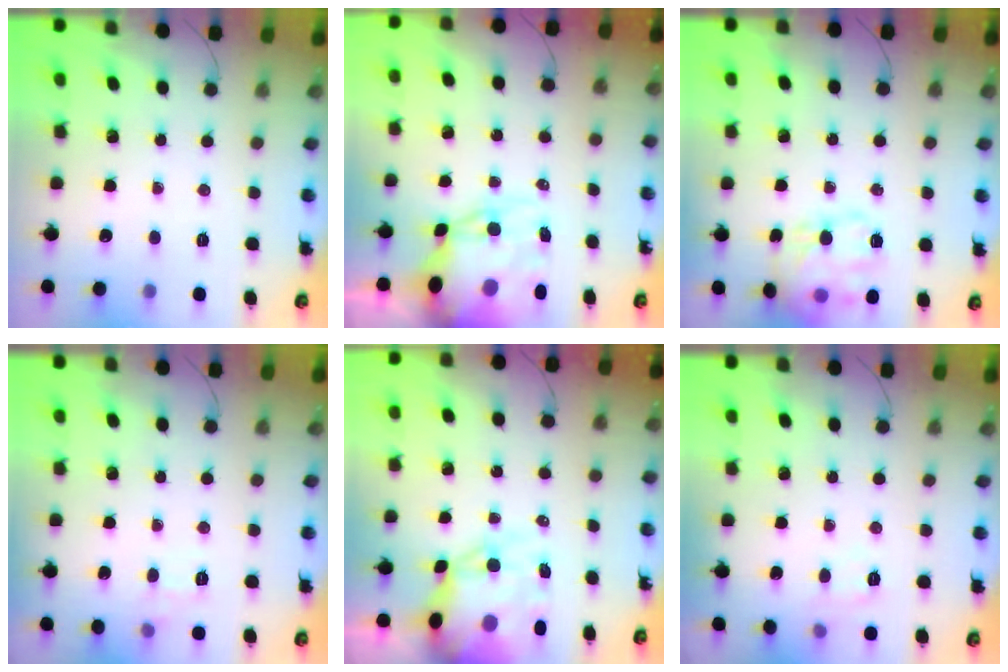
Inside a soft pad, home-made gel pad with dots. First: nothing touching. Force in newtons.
{"total": 15.6, "press": 15.2, "slide": 3.6}
{"total": 16.8, "press": 16.7, "slide": 1.5}
{"total": 6.2, "press": 5.9, "slide": 1.8}
{"total": 13.5, "press": 13.1, "slide": 3.4}
{"total": 4.4, "press": 4.2, "slide": 1.3}